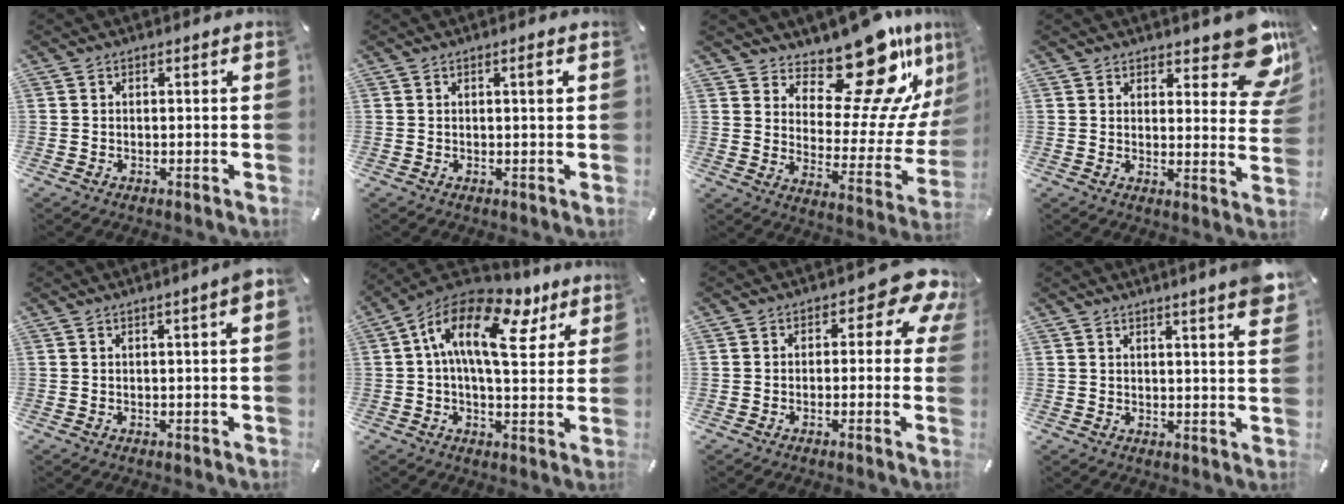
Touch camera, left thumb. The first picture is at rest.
{"total": 1.9, "force": [0.6, 0.0, 1.8], "torque": [-0.027, -0.003, 0.005]}
{"total": 19.3, "force": [15.7, 6.5, 9.3], "torque": [-0.129, -0.141, 0.260]}
{"total": 12.7, "force": [8.5, 5.6, 7.5], "torque": [-0.076, -0.065, 0.149]}
{"total": 3.3, "force": [1.0, 0.2, 3.2], "torque": [-0.051, -0.005, 0.016]}
{"total": 16.5, "force": [6.6, 7.6, 13.1], "torque": [-0.243, -0.034, 0.107]}
{"total": 8.3, "force": [3.2, 4.2, 6.4], "torque": [-0.078, -0.019, 0.052]}
{"total": 5.4, "force": [4.1, 0.2, 3.5], "torque": [-0.054, -0.024, 0.067]}